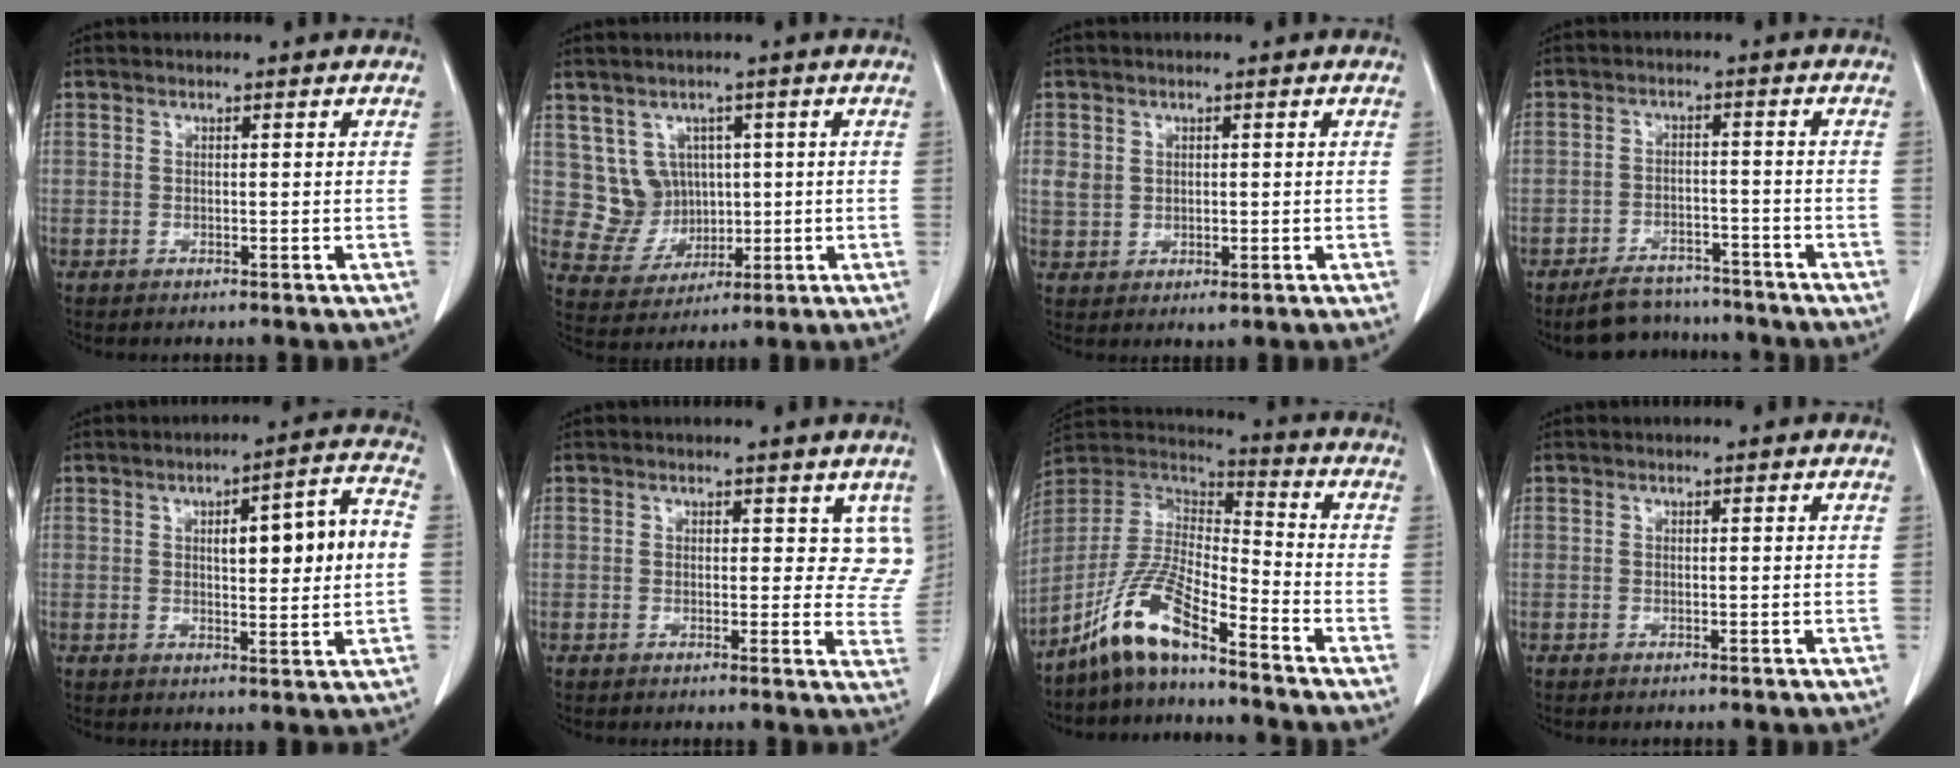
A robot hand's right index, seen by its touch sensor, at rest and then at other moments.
{"total": 6.3, "force": [1.7, 5.9, 1.4], "torque": [-0.028, 0.017, 0.047]}
{"total": 3.7, "force": [0.3, 3.0, 2.1], "torque": [-0.041, 0.001, 0.017]}
{"total": 7.4, "force": [-6.7, 2.9, 1.3], "torque": [-0.015, 0.006, -0.100]}
{"total": 10.8, "force": [1.1, 1.7, 10.6], "torque": [-0.148, 0.026, 0.018]}
{"total": 5.1, "force": [2.8, 3.3, 2.7], "torque": [-0.004, -0.012, 0.020]}
{"total": 11.3, "force": [-8.2, 1.6, 7.6], "torque": [-0.167, 0.009, -0.158]}
{"total": 0.0}